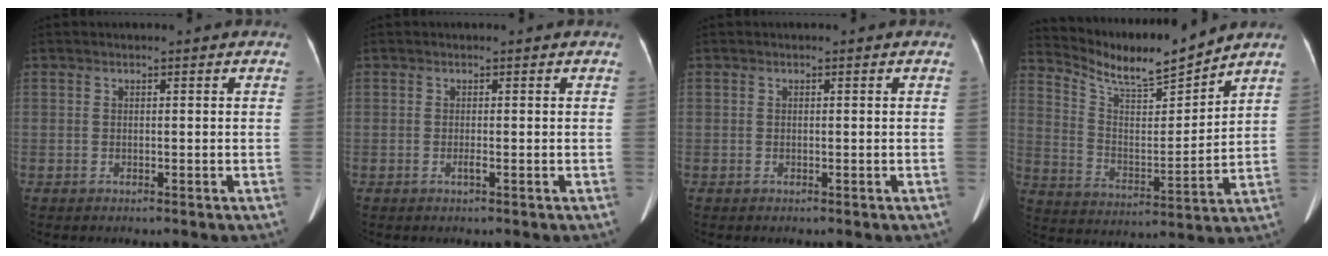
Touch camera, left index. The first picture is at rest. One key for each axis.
{"total": 0.6, "fx": 0.0, "fy": -0.1, "fz": 0.6, "tx": -0.013, "ty": -0.001, "tz": 0.001}
{"total": 0.0}
{"total": 11.2, "fx": 10.9, "fy": -0.3, "fz": 2.8, "tx": -0.072, "ty": -0.008, "tz": 0.204}